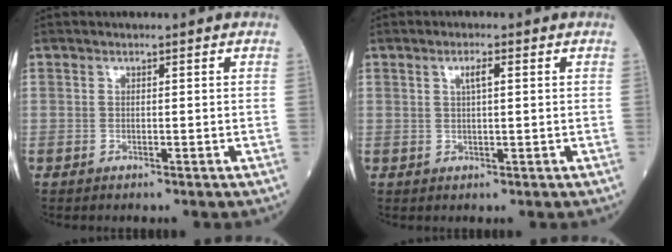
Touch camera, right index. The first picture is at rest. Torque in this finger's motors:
{"motor_torque": [0.06, 0.03, 0.01, 0.01]}